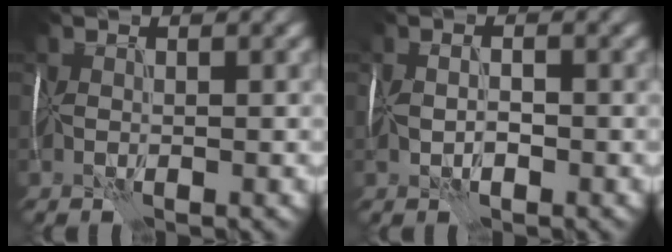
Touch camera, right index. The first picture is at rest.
{"total": 0.0}